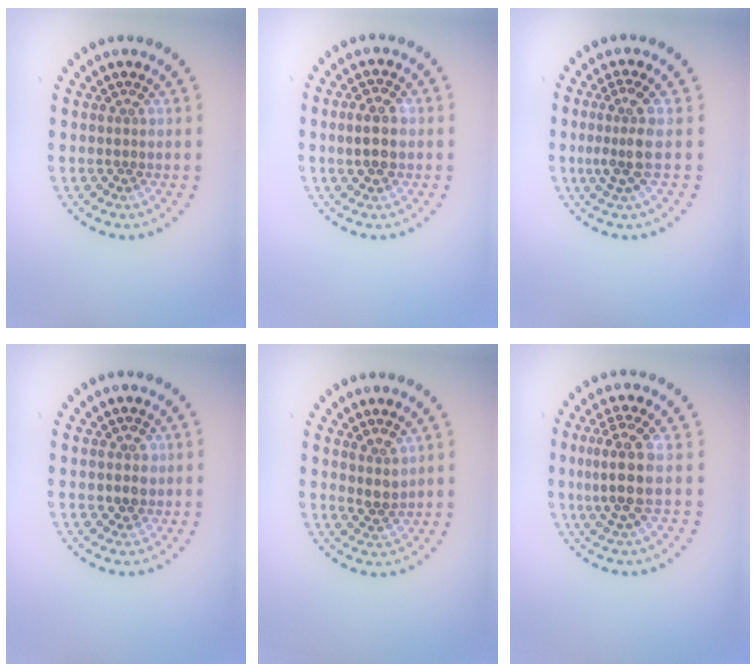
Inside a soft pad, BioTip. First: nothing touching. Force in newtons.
{"total": 2.9, "press": 2.9, "slide": 0.1}
{"total": 2.8, "press": 2.2, "slide": 1.7}
{"total": 1.3, "press": 1.3, "slide": 0.4}
{"total": 2.0, "press": 1.6, "slide": 1.3}
{"total": 3.7, "press": 3.3, "slide": 1.7}